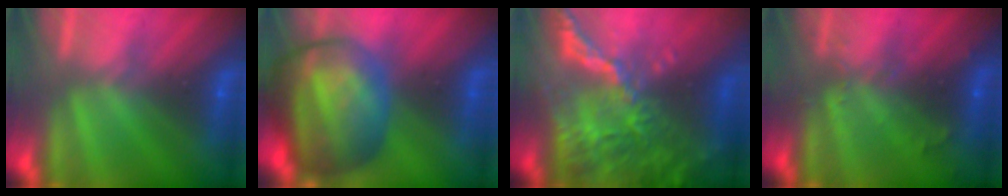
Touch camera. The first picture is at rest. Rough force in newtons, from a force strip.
{"total": 8.7}
{"total": 5.8}
{"total": 2.9}